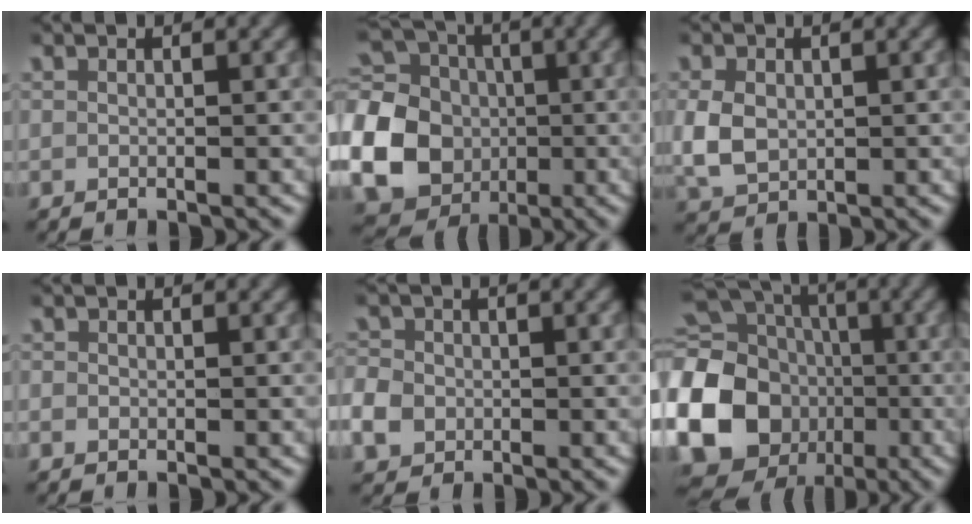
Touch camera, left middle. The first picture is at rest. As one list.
[{"total": 22.9, "force": [-3.9, 21.2, 7.6], "torque": [-0.229, -0.082, -0.064]}, {"total": 4.6, "force": [-0.3, 3.9, 2.5], "torque": [-0.072, -0.013, 0.005]}, {"total": 0.6, "force": [-0.3, 0.6, 0.0], "torque": [-0.004, -0.004, -0.006]}, {"total": 4.1, "force": [-0.8, 3.7, 1.4], "torque": [-0.046, -0.007, -0.017]}, {"total": 19.6, "force": [-3.5, 17.9, 7.4], "torque": [-0.195, -0.058, -0.066]}]